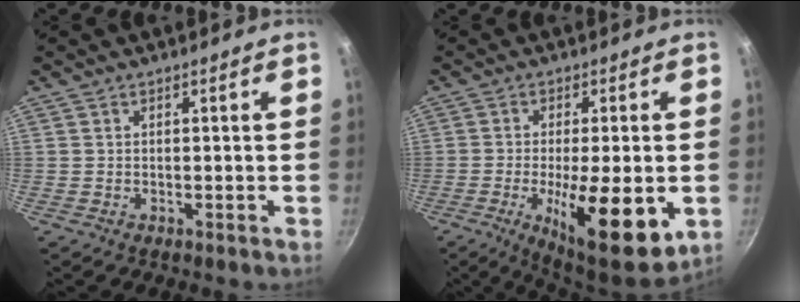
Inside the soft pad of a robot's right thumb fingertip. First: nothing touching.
{"total": 16.6, "force": [-4.3, 5.5, 15.1], "torque": [-0.215, -0.021, -0.047]}